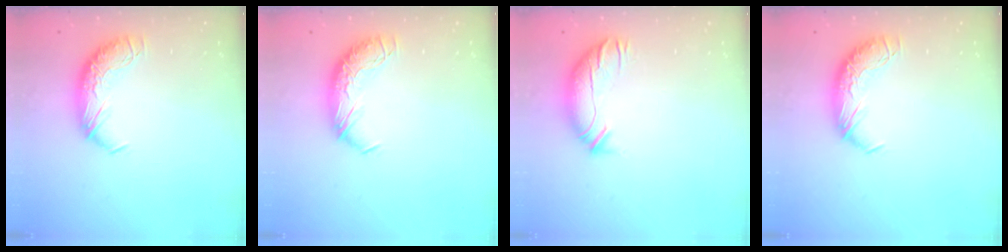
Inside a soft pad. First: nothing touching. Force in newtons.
{"total": 0.0}
{"total": 2.7, "press": 2.1, "slide": 1.7}
{"total": 0.0}